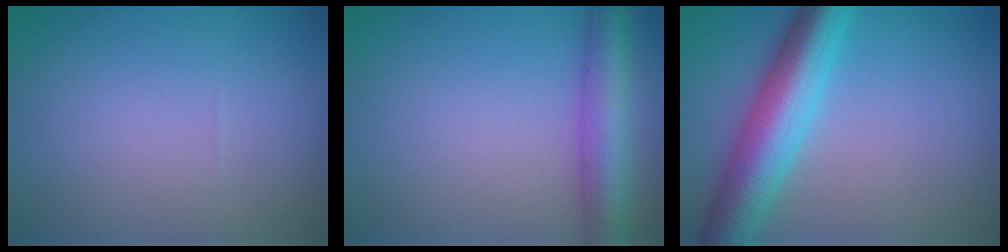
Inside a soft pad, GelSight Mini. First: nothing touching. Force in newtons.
{"total": 5.1, "press": 5.1, "slide": 0.2}
{"total": 7.4, "press": 7.4, "slide": 0.2}